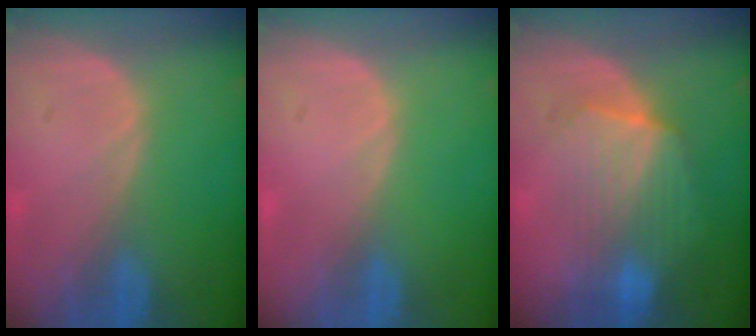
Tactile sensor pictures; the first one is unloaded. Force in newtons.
{"total": 0.0}
{"total": 7.1, "press": 7.0, "slide": 1.3}